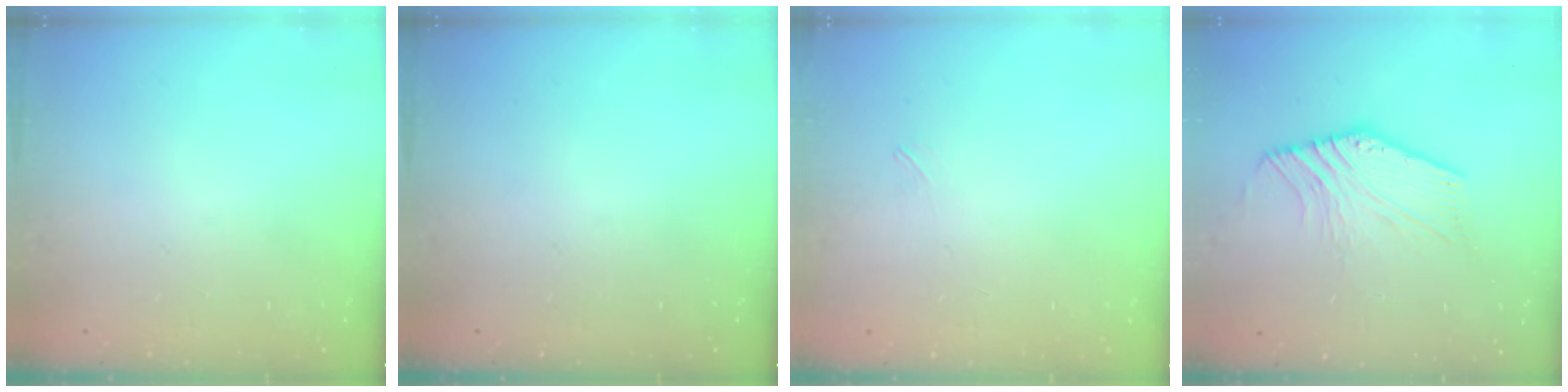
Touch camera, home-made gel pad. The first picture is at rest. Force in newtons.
{"total": 0.0}
{"total": 2.8, "press": 2.7, "slide": 0.6}
{"total": 2.6, "press": 2.4, "slide": 0.8}